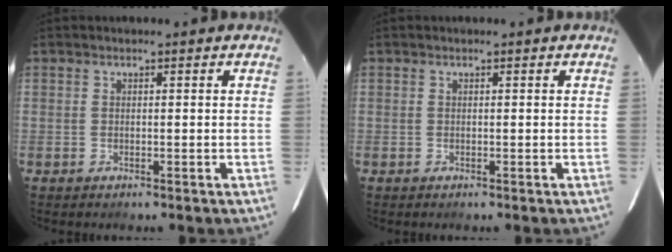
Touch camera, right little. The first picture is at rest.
{"total": 0.0}